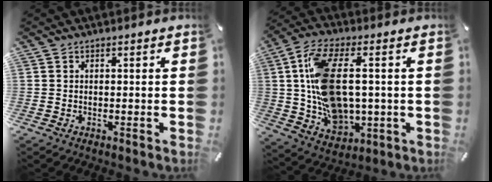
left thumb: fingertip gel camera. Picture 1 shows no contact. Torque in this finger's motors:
{"motor_torque": [1.94, 3.06, 0.58, -0.10, 0.35]}